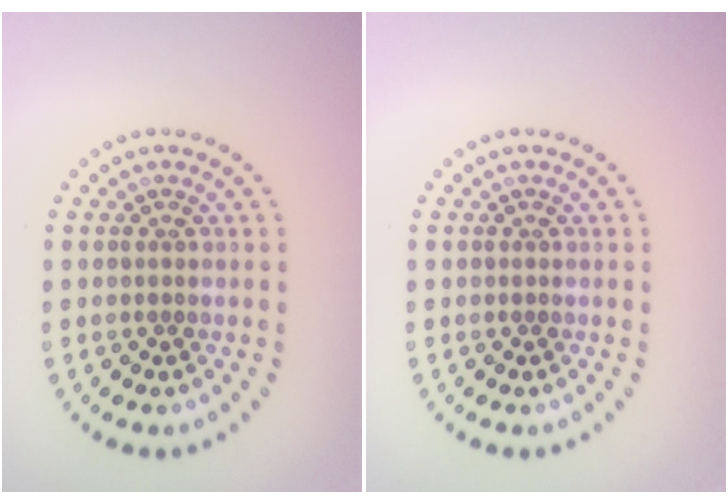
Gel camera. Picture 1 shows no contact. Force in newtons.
{"total": 0.0}